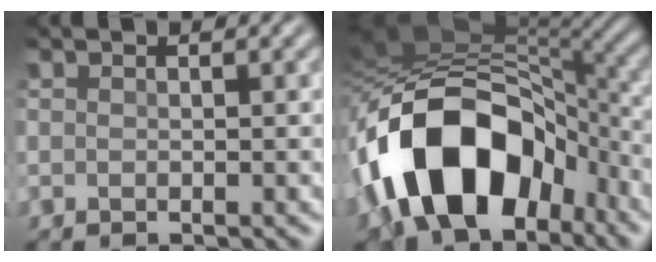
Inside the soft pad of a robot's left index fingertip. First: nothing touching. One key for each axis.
{"total": 14.3, "fx": -5.3, "fy": 8.6, "fz": 10.1, "tx": -0.168, "ty": 0.015, "tz": -0.098}